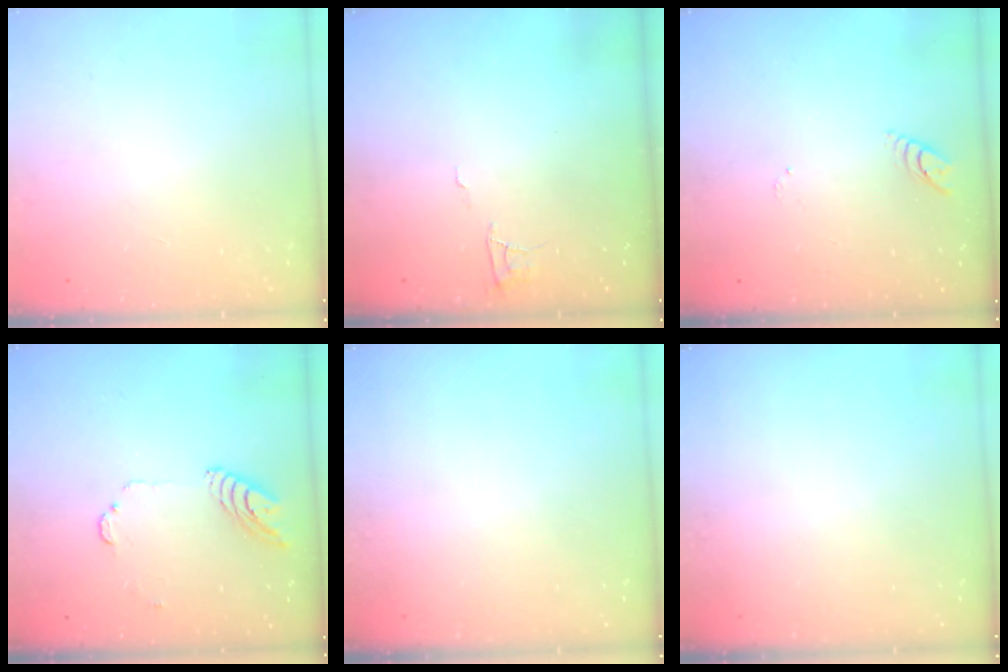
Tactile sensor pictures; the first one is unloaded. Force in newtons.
{"total": 4.3, "press": 4.3, "slide": 0.5}
{"total": 3.0, "press": 3.0, "slide": 0.3}
{"total": 8.9, "press": 8.9, "slide": 1.0}
{"total": 0.0}
{"total": 0.0}